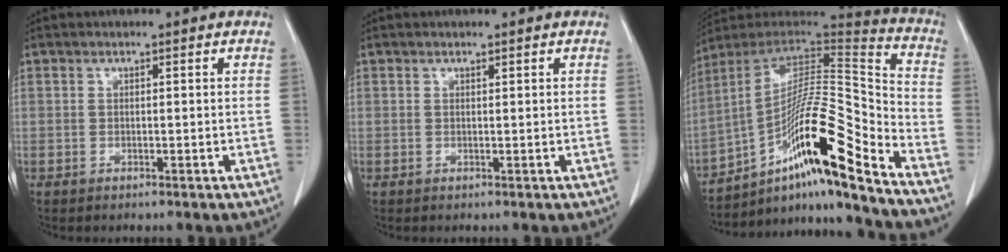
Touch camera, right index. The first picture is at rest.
{"total": 0.0}
{"total": 20.9, "force": [-12.3, 0.7, 16.9], "torque": [-0.274, 0.009, -0.210]}